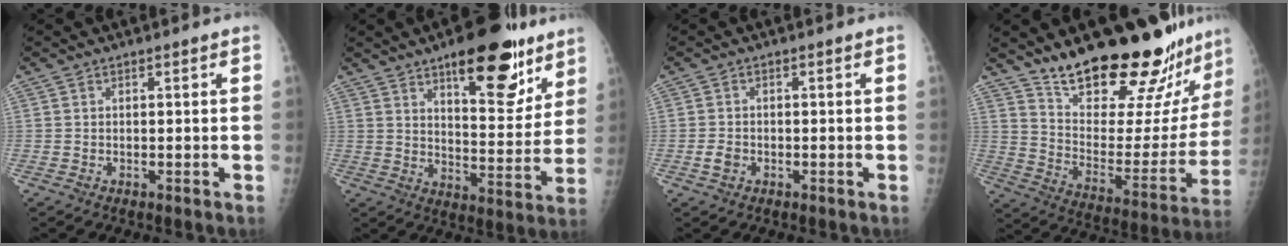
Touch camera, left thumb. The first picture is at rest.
{"total": 18.0, "force": [11.0, 7.0, 12.4], "torque": [-0.120, -0.062, 0.160]}
{"total": 2.2, "force": [-0.8, 1.7, 1.2], "torque": [-0.019, 0.002, -0.015]}
{"total": 27.0, "force": [22.5, 7.5, 12.9], "torque": [-0.160, -0.142, 0.323]}